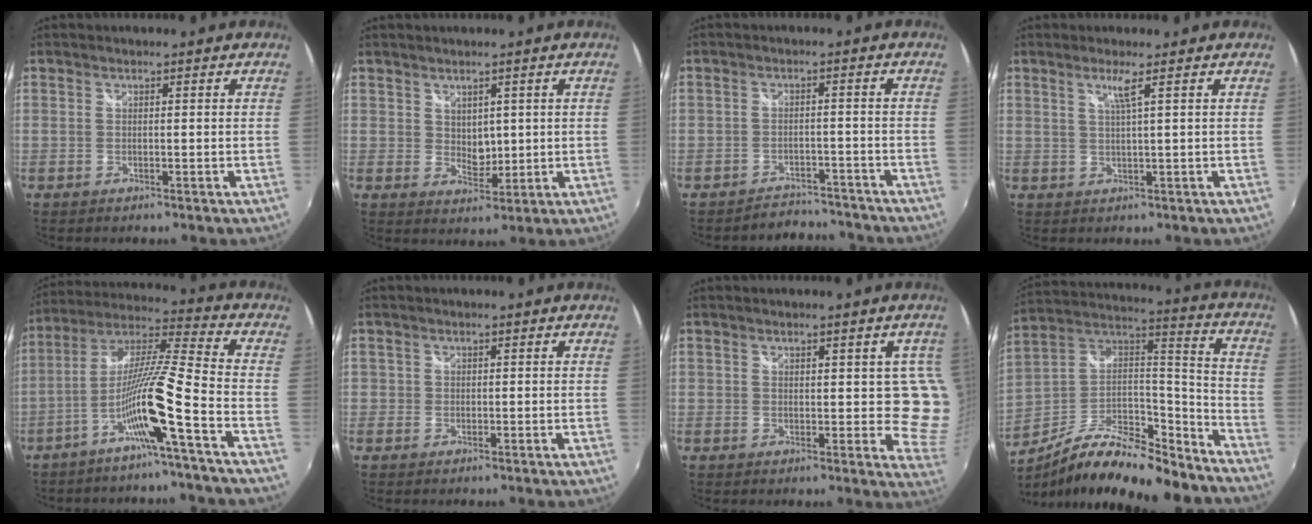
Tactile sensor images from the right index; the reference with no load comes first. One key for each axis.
{"total": 3.5, "fx": 1.3, "fy": 2.7, "fz": 1.8, "tx": -0.021, "ty": -0.004, "tz": 0.028}
{"total": 3.2, "fx": -3.0, "fy": -0.4, "fz": -1.1, "tx": 0.021, "ty": 0.004, "tz": -0.042}
{"total": 2.6, "fx": 1.3, "fy": -0.7, "fz": 2.1, "tx": -0.039, "ty": -0.007, "tz": 0.025}
{"total": 12.5, "fx": -6.5, "fy": -1.3, "fz": 10.6, "tx": -0.198, "ty": 0.001, "tz": -0.121}
{"total": 1.2, "fx": 0.2, "fy": -1.0, "fz": -0.7, "tx": 0.017, "ty": -0.008, "tz": 0.004}
{"total": 5.1, "fx": 2.5, "fy": 1.6, "fz": 4.1, "tx": -0.024, "ty": -0.007, "tz": 0.048}
{"total": 24.1, "fx": -18.3, "fy": 6.9, "fz": 14.2, "tx": -0.235, "ty": 0.004, "tz": -0.283}